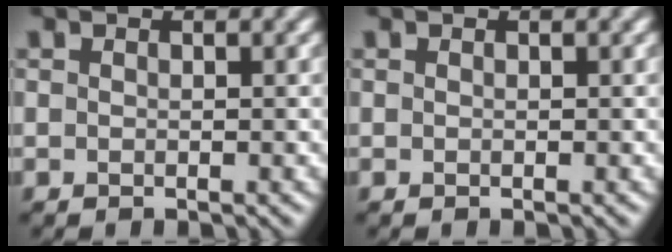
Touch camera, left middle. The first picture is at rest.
{"total": 0.0}